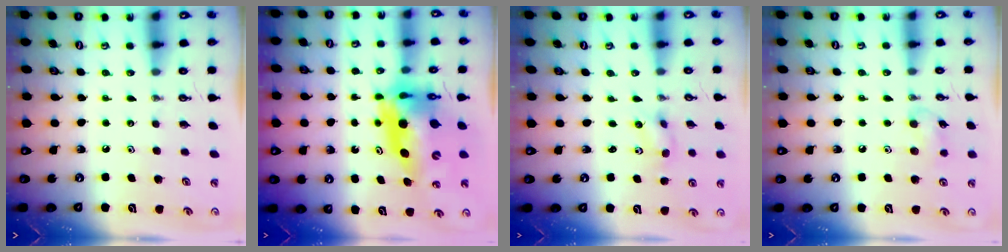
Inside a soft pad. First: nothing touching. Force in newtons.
{"total": 15.1, "press": 15.1, "slide": 1.4}
{"total": 2.5, "press": 2.2, "slide": 1.2}
{"total": 9.6, "press": 9.1, "slide": 3.3}